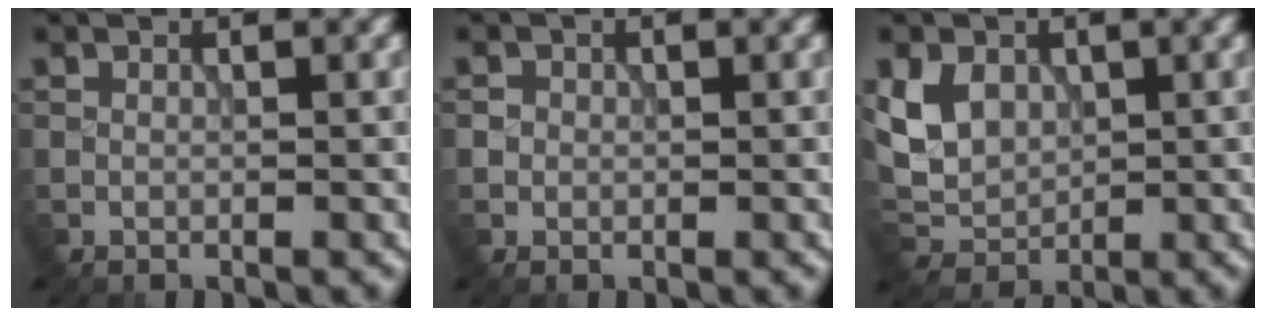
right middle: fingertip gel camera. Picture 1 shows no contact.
{"total": 0.9, "force": [0.0, 0.9, 0.1], "torque": [0.004, -0.004, 0.002]}
{"total": 4.9, "force": [1.2, 3.8, 2.9], "torque": [-0.061, -0.003, 0.018]}